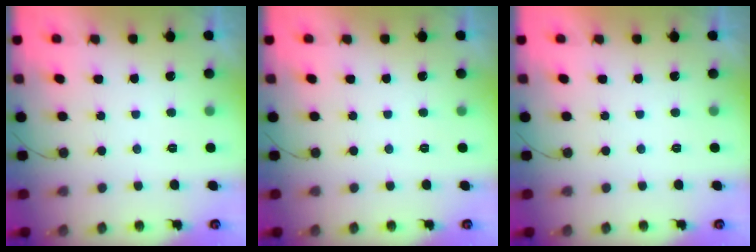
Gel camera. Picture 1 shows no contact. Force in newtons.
{"total": 0.0}
{"total": 1.7, "press": 1.7, "slide": 0.1}